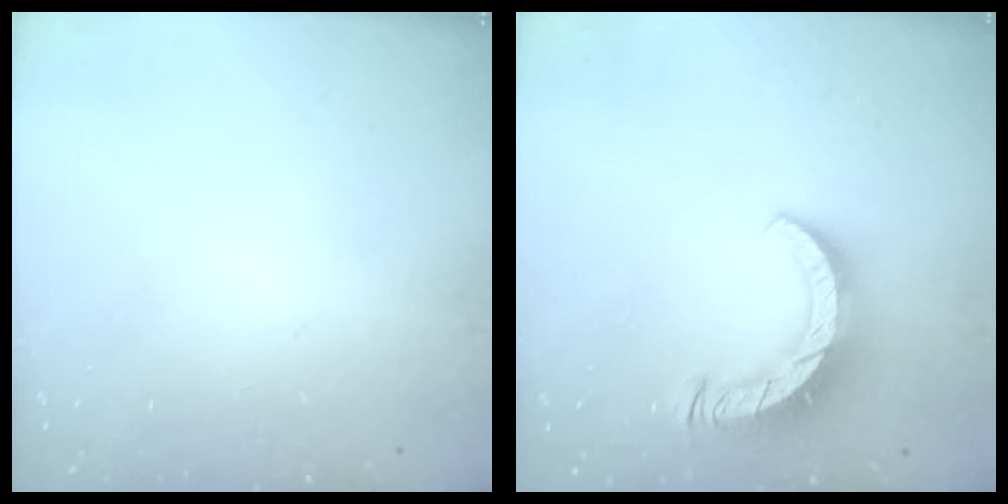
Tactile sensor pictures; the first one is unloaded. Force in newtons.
{"total": 10.5, "press": 10.5, "slide": 1.2}